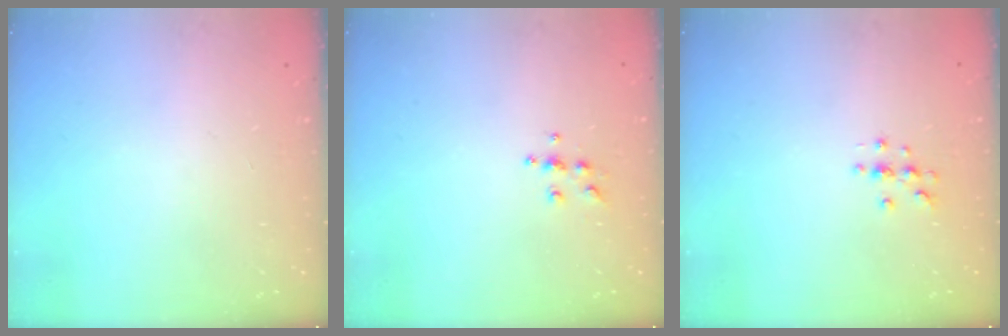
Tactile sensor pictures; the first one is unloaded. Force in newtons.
{"total": 5.6, "press": 5.6, "slide": 0.4}
{"total": 3.7, "press": 3.7, "slide": 0.4}